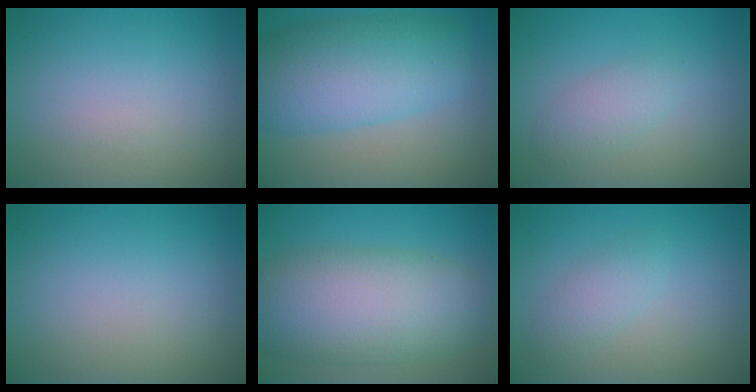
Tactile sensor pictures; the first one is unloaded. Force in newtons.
{"total": 8.4, "press": 8.4, "slide": 0.1}
{"total": 2.0, "press": 2.0, "slide": 0.1}
{"total": 0.0}
{"total": 10.2, "press": 10.2, "slide": 0.4}
{"total": 1.9, "press": 1.9, "slide": 0.0}